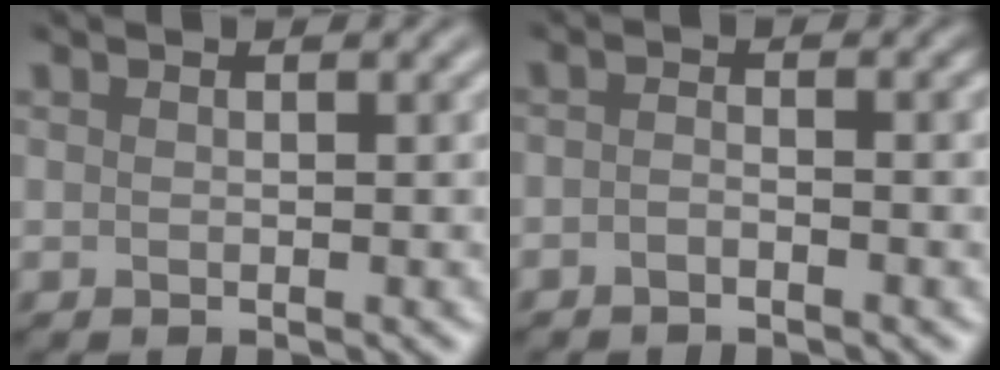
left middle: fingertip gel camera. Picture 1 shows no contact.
{"total": 1.3, "force": [-1.2, -0.4, 0.1], "torque": [-0.020, -0.004, -0.009]}